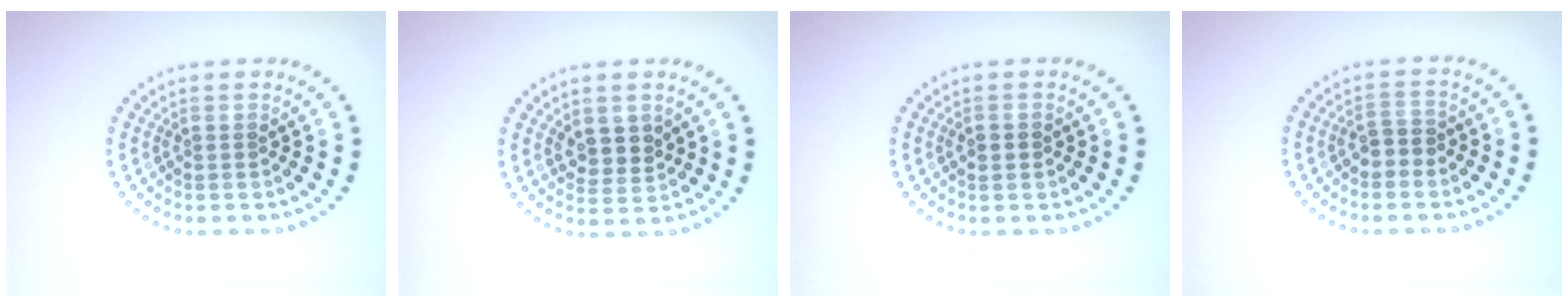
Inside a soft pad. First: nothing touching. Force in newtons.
{"total": 2.6, "press": 2.3, "slide": 1.1}
{"total": 1.5, "press": 1.5, "slide": 0.2}
{"total": 1.8, "press": 1.7, "slide": 0.6}